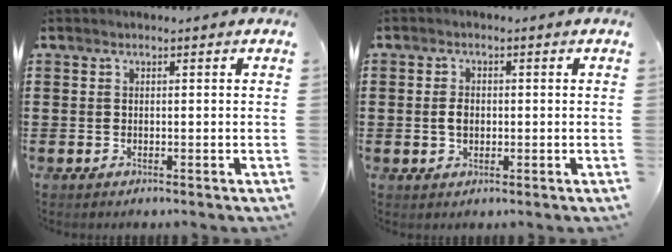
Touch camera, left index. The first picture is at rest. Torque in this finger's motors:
{"motor_torque": [0.48, 0.49, 0.23, 0.03]}